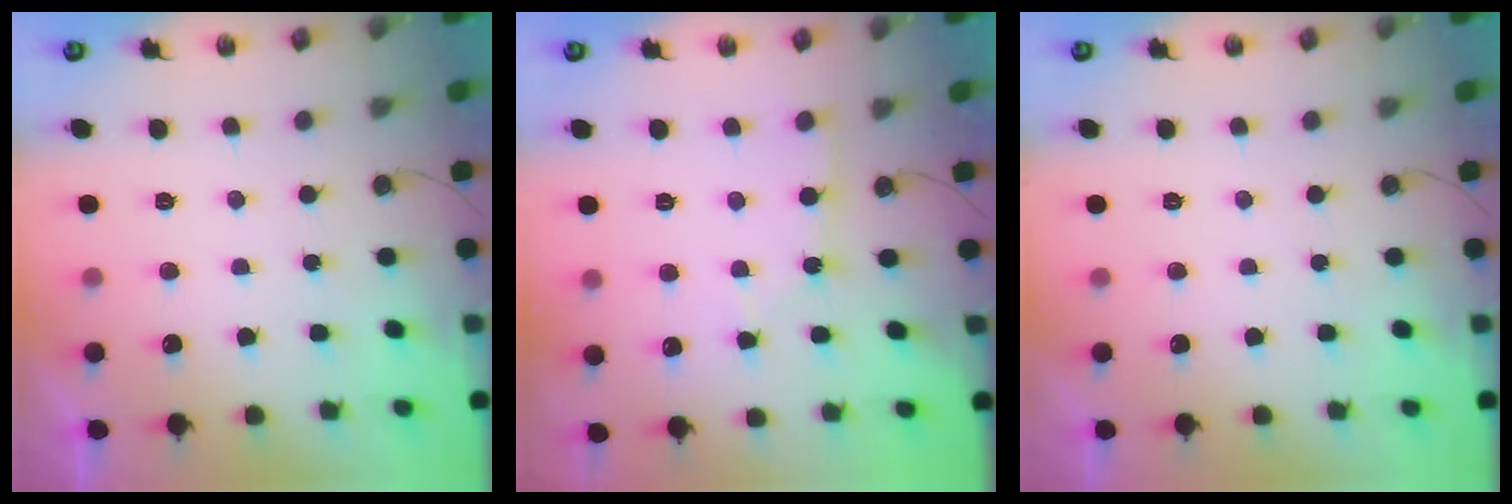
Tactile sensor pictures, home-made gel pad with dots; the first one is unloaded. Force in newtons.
{"total": 3.8, "press": 3.8, "slide": 0.5}
{"total": 0.0}